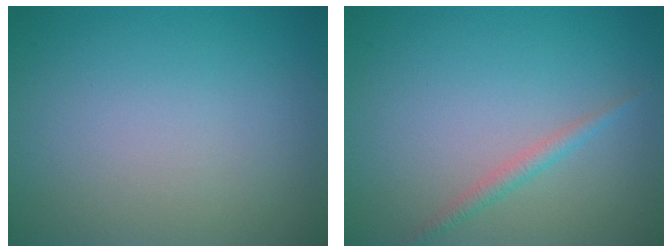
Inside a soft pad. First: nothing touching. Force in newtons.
{"total": 1.3, "press": 1.3, "slide": 0.0}